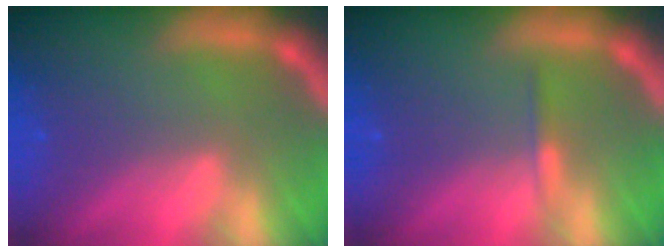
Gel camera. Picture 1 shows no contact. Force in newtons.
{"total": 0.9}